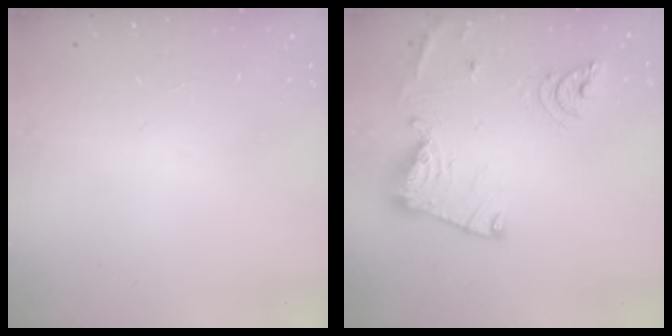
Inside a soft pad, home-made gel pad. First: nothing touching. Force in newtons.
{"total": 17.0, "press": 16.9, "slide": 1.7}